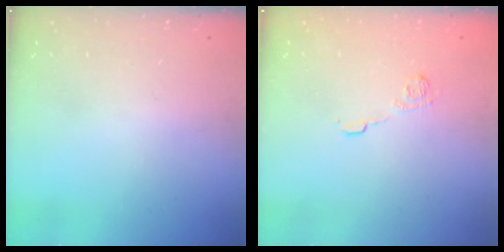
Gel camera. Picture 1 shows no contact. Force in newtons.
{"total": 9.2, "press": 9.2, "slide": 1.0}